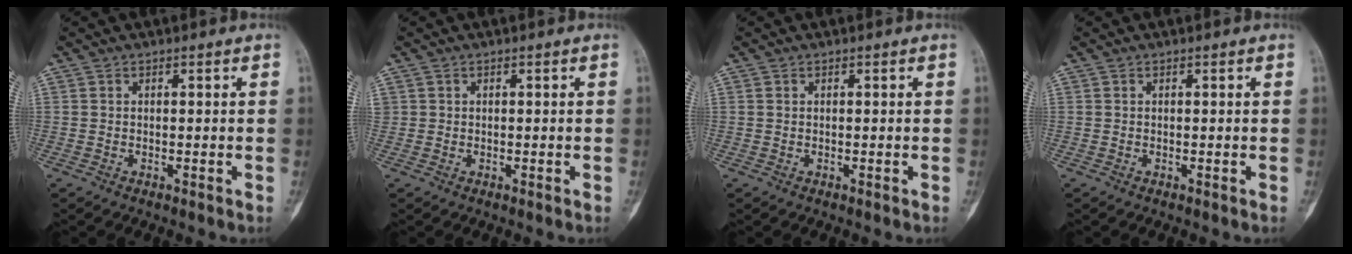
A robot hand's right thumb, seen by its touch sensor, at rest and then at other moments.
{"total": 0.7, "force": [0.2, 0.6, -0.1], "torque": [0.016, 0.006, 0.001]}
{"total": 0.0}
{"total": 0.0}